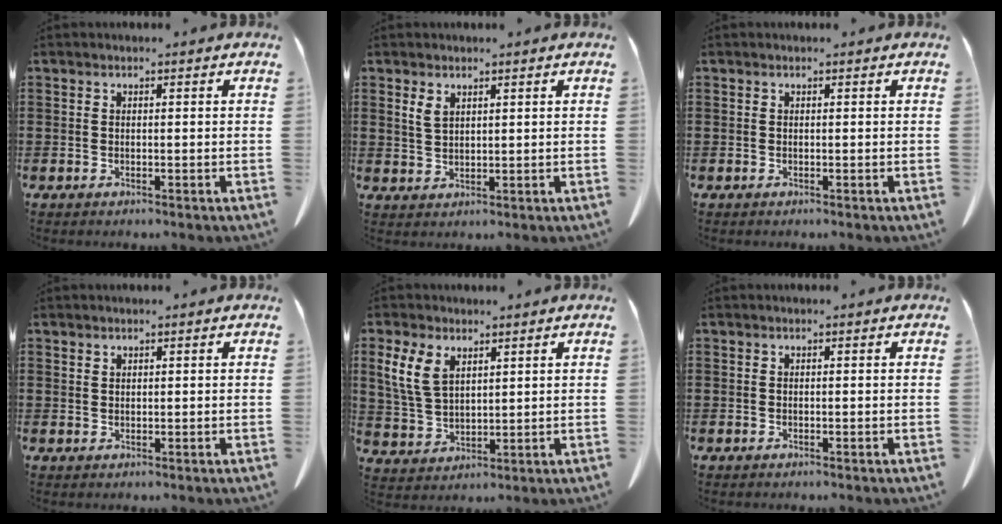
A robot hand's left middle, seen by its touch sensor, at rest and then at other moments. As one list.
[{"total": 3.6, "force": [2.0, 1.9, 2.3], "torque": [-0.052, 0.006, 0.037]}, {"total": 0.0}, {"total": 1.0, "force": [0.9, 0.3, 0.1], "torque": [-0.005, 0.001, 0.019]}, {"total": 6.6, "force": [3.3, 3.9, 4.2], "torque": [-0.110, 0.007, 0.059]}, {"total": 0.0}]